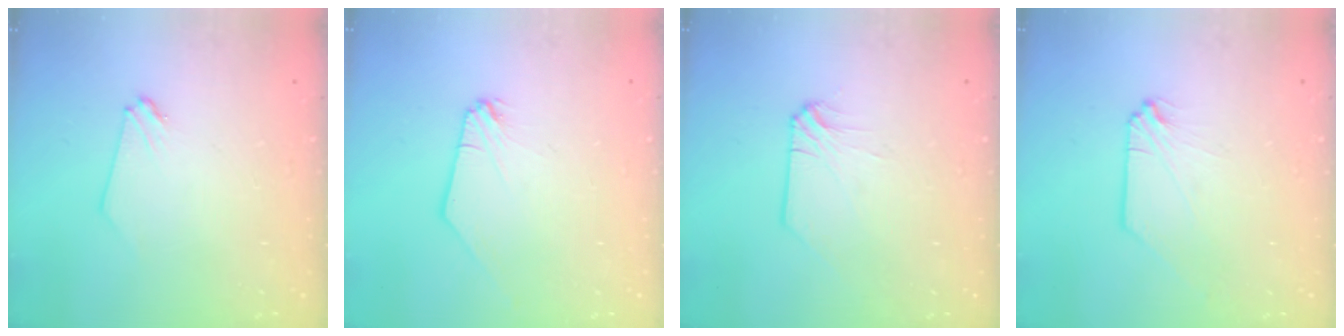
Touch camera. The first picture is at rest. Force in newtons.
{"total": 0.6, "press": 0.6, "slide": 0.1}
{"total": 0.0}
{"total": 0.0}